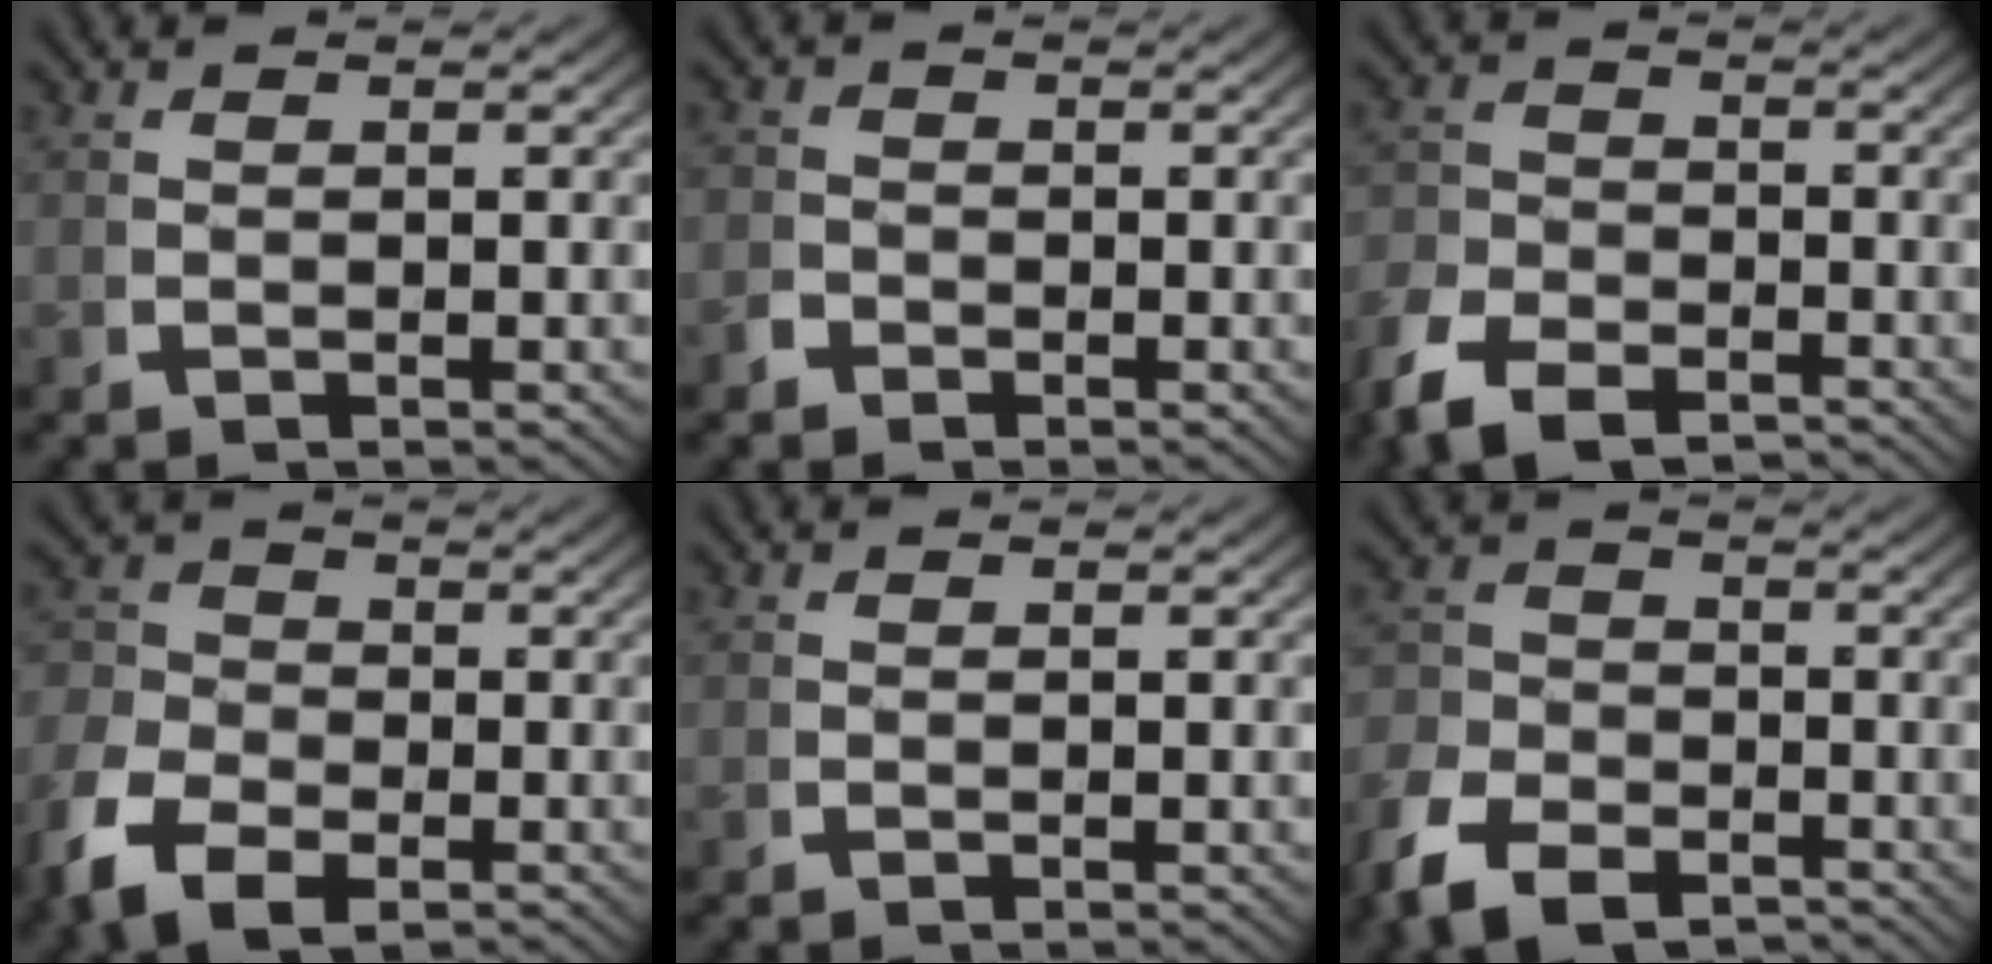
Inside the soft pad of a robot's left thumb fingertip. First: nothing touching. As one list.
[{"total": 1.4, "force": [-0.9, 1.1, 0.0], "torque": [0.008, -0.001, -0.021]}, {"total": 4.6, "force": [-3.6, 2.2, 1.7], "torque": [-0.032, -0.013, -0.062]}, {"total": 6.3, "force": [-2.6, 4.5, 3.7], "torque": [-0.073, -0.019, -0.041]}, {"total": 0.0}, {"total": 5.3, "force": [-3.8, 3.1, 2.1], "torque": [-0.033, -0.015, -0.066]}]